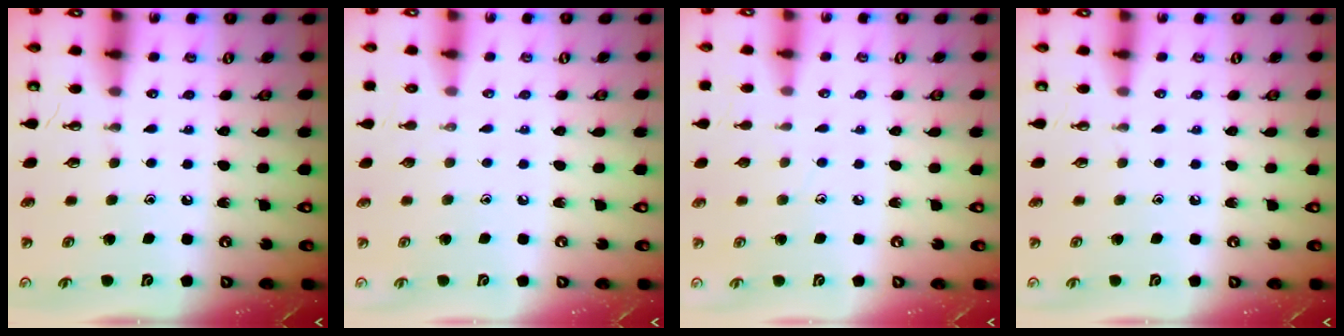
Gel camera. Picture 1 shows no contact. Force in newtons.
{"total": 0.0}
{"total": 4.2, "press": 4.2, "slide": 0.5}
{"total": 0.0}